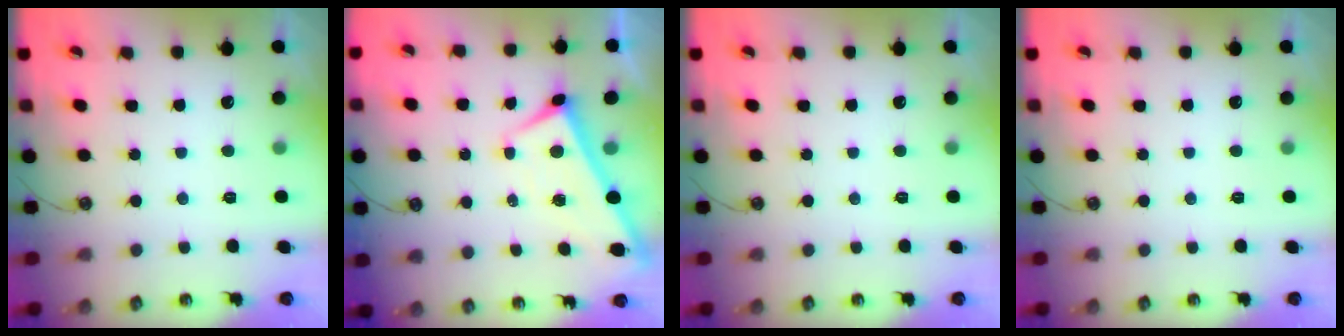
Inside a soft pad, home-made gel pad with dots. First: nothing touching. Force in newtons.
{"total": 2.2, "press": 2.2, "slide": 0.3}
{"total": 0.0}
{"total": 0.0}